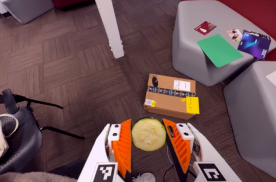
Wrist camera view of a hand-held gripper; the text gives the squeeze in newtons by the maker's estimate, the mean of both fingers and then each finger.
{"total": 7.6, "left": 7.8, "right": 7.4}